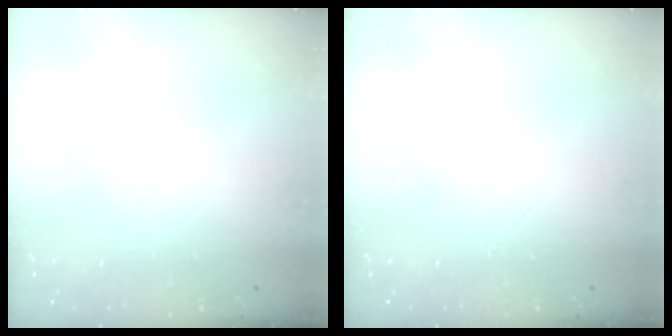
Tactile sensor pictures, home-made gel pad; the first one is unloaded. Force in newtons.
{"total": 0.0}